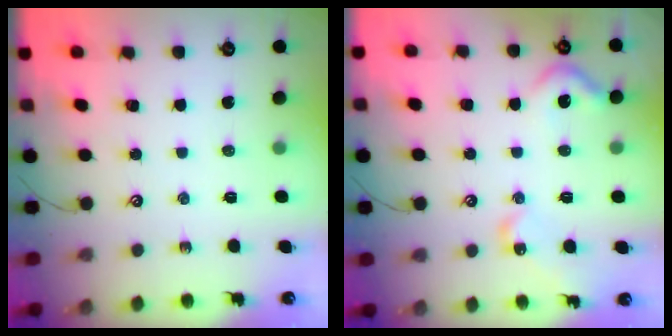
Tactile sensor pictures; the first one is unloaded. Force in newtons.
{"total": 7.8, "press": 7.8, "slide": 0.9}